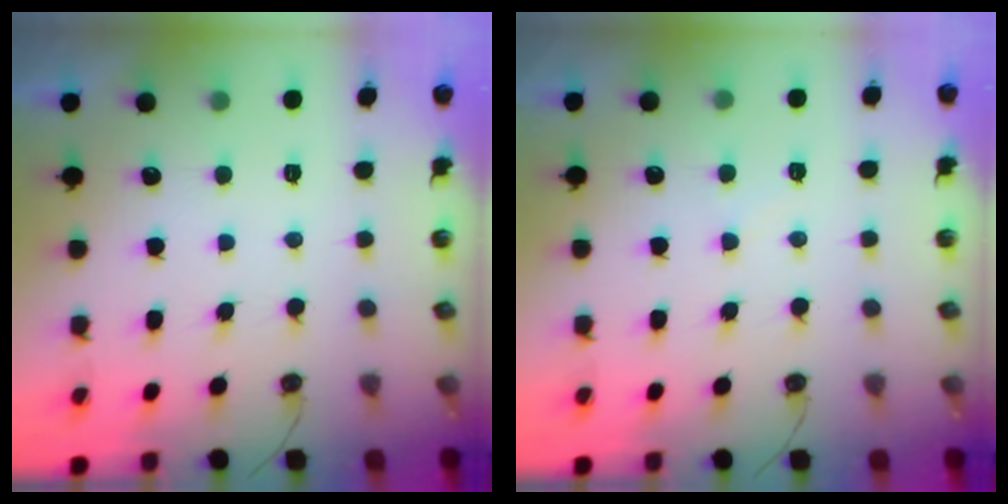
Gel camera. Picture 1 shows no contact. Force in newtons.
{"total": 3.9, "press": 3.8, "slide": 0.5}